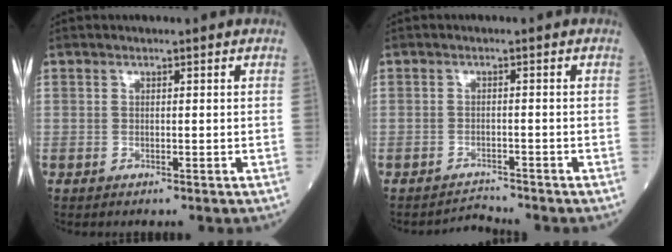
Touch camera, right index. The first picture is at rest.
{"total": 2.1, "force": [-1.9, -0.5, -0.8], "torque": [0.015, -0.011, -0.027]}